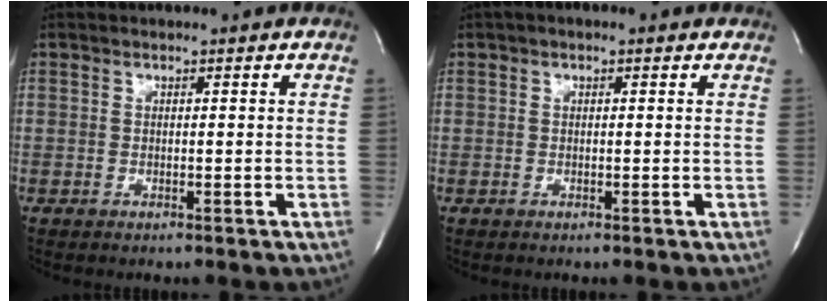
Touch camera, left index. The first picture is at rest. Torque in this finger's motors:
{"motor_torque": [0.82, -0.91, 0.40, 0.09]}